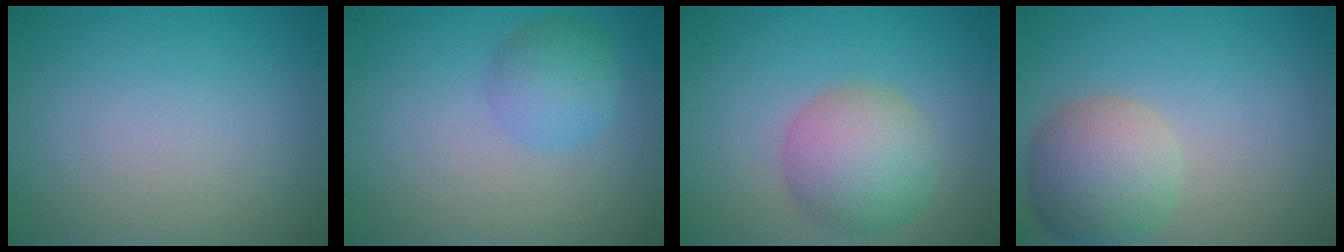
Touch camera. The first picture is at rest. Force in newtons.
{"total": 3.0, "press": 2.9, "slide": 0.2}
{"total": 5.4, "press": 5.4, "slide": 0.2}
{"total": 5.4, "press": 5.4, "slide": 0.5}